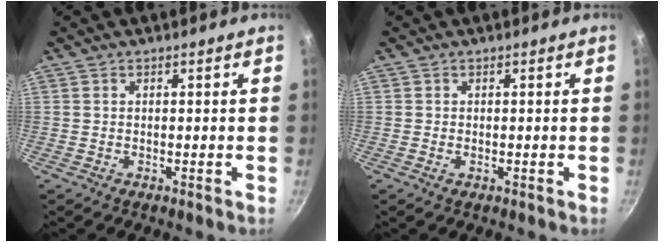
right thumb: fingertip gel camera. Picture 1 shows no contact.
{"total": 0.6, "force": [-0.1, 0.4, 0.5], "torque": [-0.009, 0.001, -0.003]}